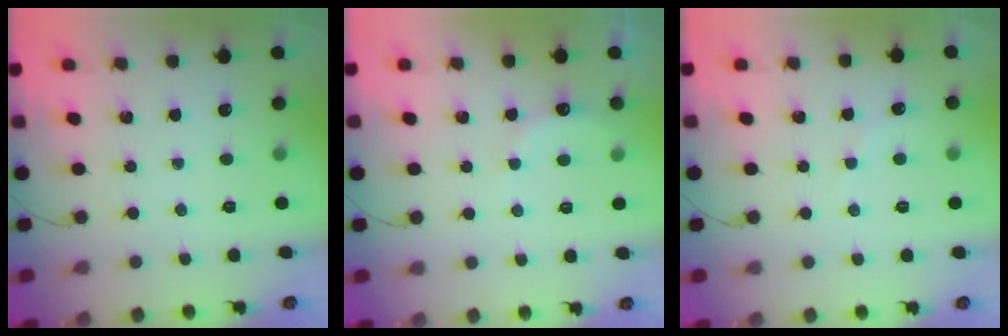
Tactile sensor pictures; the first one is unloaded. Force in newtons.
{"total": 7.4, "press": 7.2, "slide": 1.4}
{"total": 3.7, "press": 3.7, "slide": 0.5}